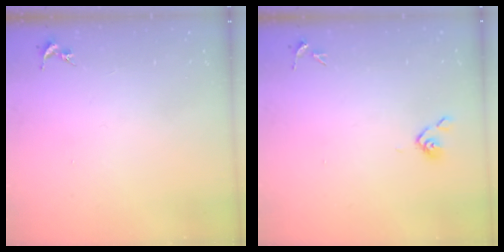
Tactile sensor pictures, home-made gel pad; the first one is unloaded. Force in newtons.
{"total": 3.8, "press": 3.7, "slide": 0.8}